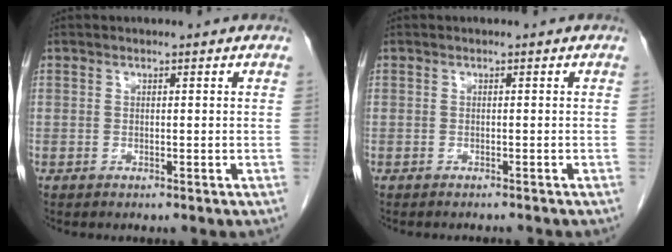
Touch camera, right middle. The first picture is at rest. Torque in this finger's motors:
{"motor_torque": [0.04, -0.04, -0.05, 0.01]}